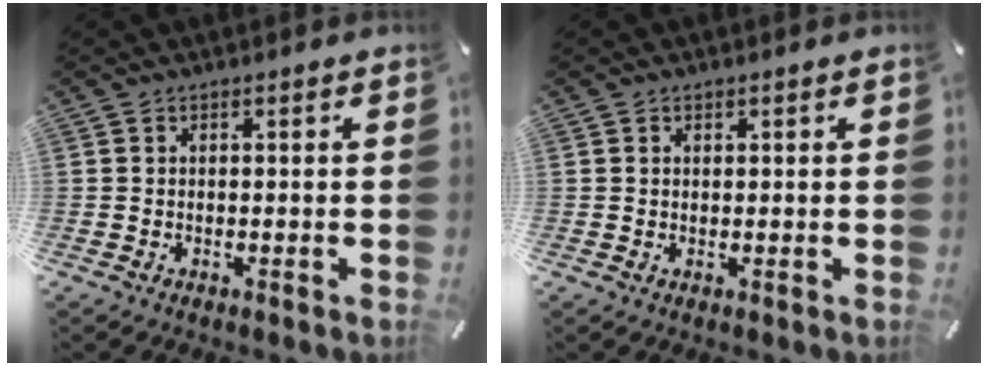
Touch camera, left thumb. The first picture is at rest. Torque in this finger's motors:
{"motor_torque": [-0.02, -0.62, -0.07, 0.60, -0.02]}